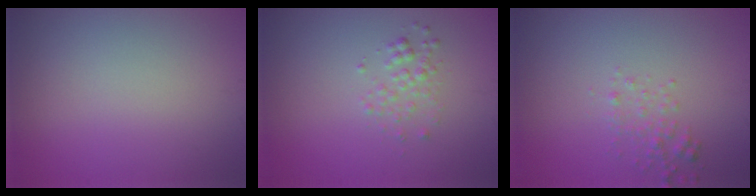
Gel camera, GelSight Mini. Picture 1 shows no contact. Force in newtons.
{"total": 1.4, "press": 1.4, "slide": 0.1}
{"total": 1.6, "press": 1.5, "slide": 0.2}